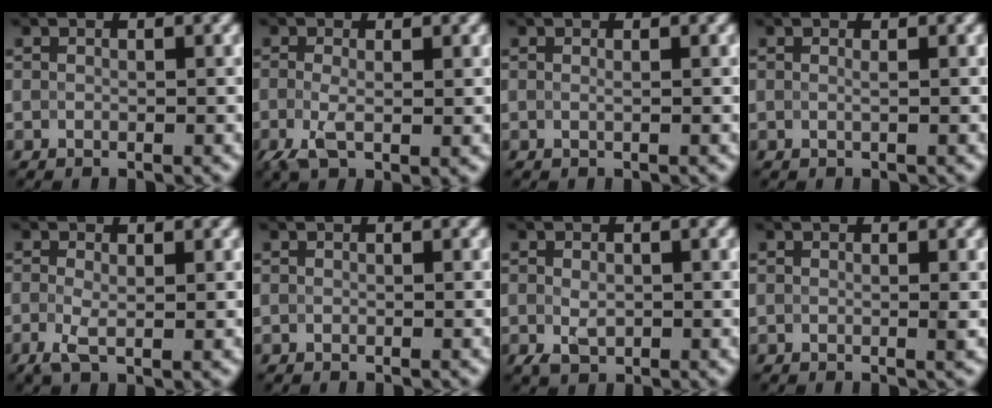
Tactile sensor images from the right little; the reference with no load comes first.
{"total": 2.1, "force": [-0.9, 0.6, 1.8], "torque": [-0.055, -0.006, -0.017]}
{"total": 0.0}
{"total": 0.0}
{"total": 1.4, "force": [-0.6, 0.3, 1.3], "torque": [-0.040, -0.004, -0.010]}
{"total": 0.0}
{"total": 1.9, "force": [-0.7, 1.5, 1.0], "torque": [-0.032, -0.005, -0.006]}
{"total": 0.7, "force": [0.1, 0.2, 0.7], "torque": [-0.009, 0.001, -0.003]}